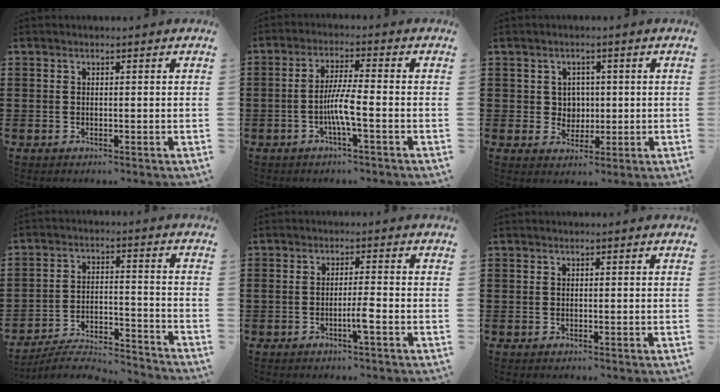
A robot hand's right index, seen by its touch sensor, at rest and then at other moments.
{"total": 5.3, "force": [-1.6, 0.3, 5.0], "torque": [-0.102, -0.007, -0.035]}
{"total": 3.0, "force": [0.5, 2.8, 1.0], "torque": [-0.022, 0.007, 0.005]}
{"total": 6.5, "force": [-6.2, 0.7, 1.9], "torque": [-0.040, -0.002, -0.125]}
{"total": 3.0, "force": [-1.3, -0.1, 2.6], "torque": [-0.046, -0.001, -0.025]}
{"total": 0.0}